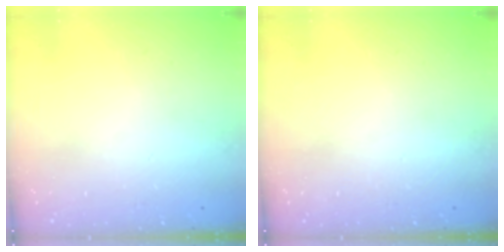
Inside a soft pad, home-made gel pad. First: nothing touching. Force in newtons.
{"total": 0.0}